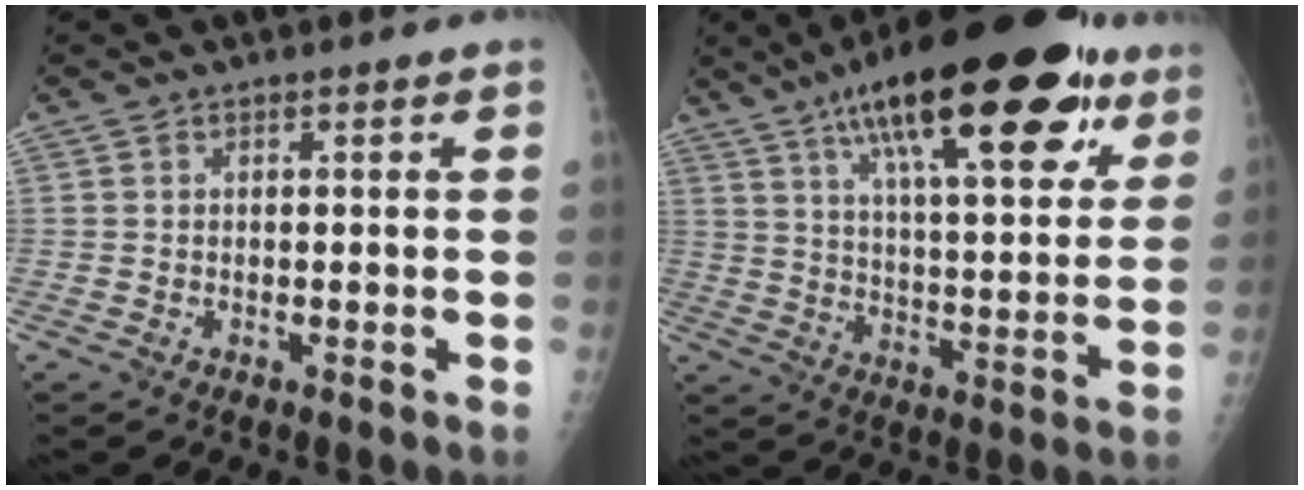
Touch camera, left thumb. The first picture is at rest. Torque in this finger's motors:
{"motor_torque": [3.71, 1.29, 1.68, -1.09, 0.49]}